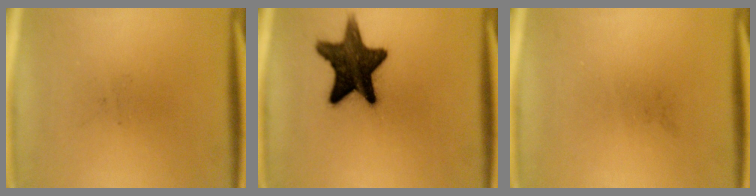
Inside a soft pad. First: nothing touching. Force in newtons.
{"total": 15.2}
{"total": 0.0}